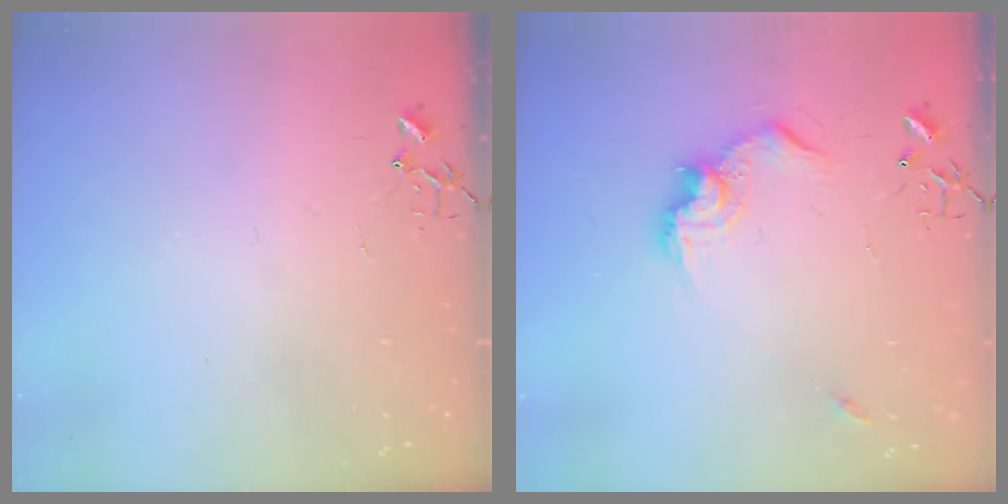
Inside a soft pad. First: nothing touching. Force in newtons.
{"total": 12.2, "press": 12.1, "slide": 0.9}